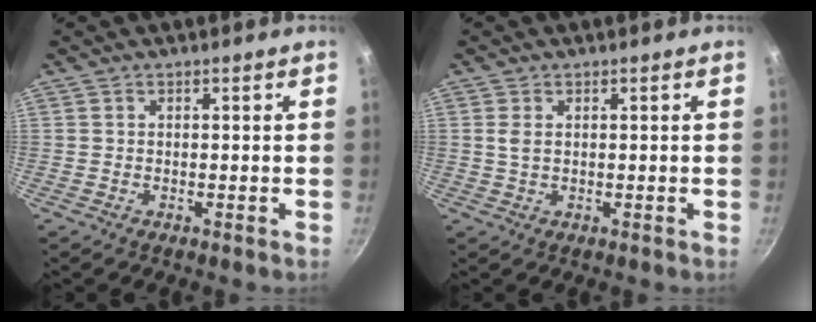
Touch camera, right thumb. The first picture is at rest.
{"total": 1.9, "force": [0.4, 1.1, 1.5], "torque": [-0.030, 0.000, 0.009]}